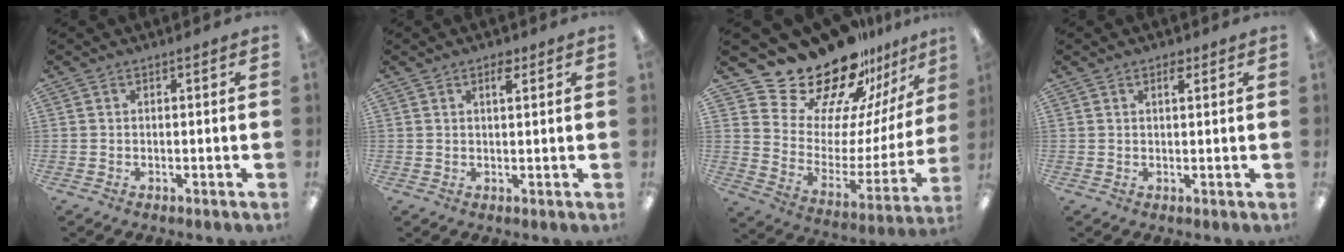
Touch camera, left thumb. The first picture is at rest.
{"total": 2.8, "force": [1.8, 1.0, 1.8], "torque": [-0.025, -0.004, 0.029]}
{"total": 25.1, "force": [21.5, 10.2, 7.9], "torque": [-0.133, -0.167, 0.395]}
{"total": 2.0, "force": [1.4, 0.7, 1.2], "torque": [-0.011, -0.006, 0.021]}